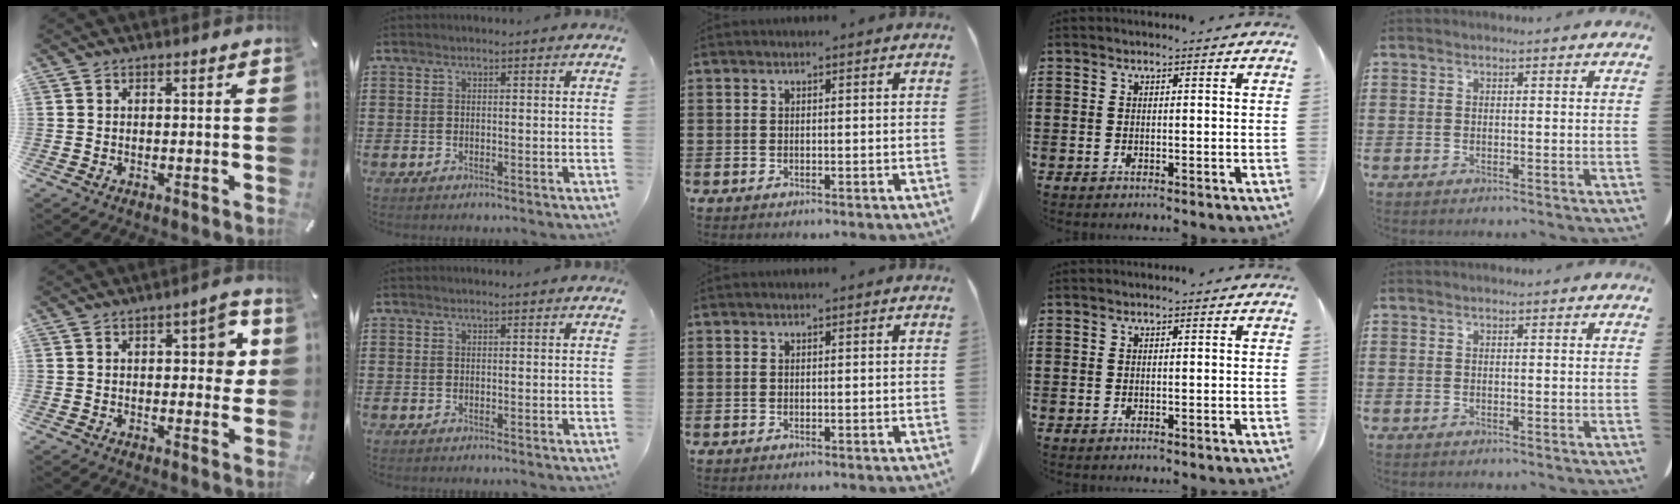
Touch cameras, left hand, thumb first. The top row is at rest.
{"thumb": {"total": 8.0, "force": [1.7, 3.9, 6.8], "torque": [-0.073, -0.007, 0.018]}}